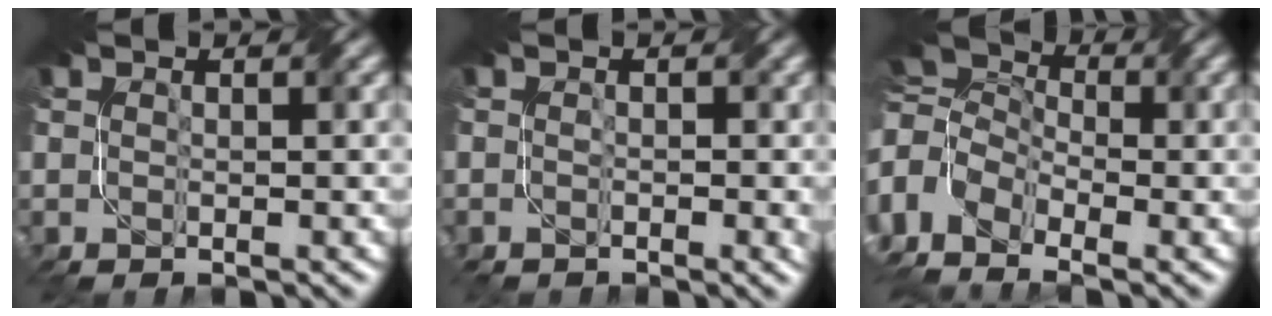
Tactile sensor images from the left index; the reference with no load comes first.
{"total": 1.6, "force": [-1.6, 0.1, -0.1], "torque": [0.000, -0.008, -0.007]}
{"total": 6.4, "force": [-2.5, 4.6, 3.6], "torque": [-0.094, 0.001, -0.044]}